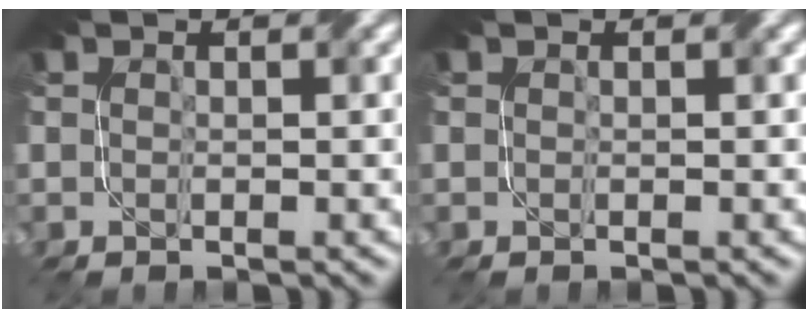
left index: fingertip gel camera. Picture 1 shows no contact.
{"total": 0.0}